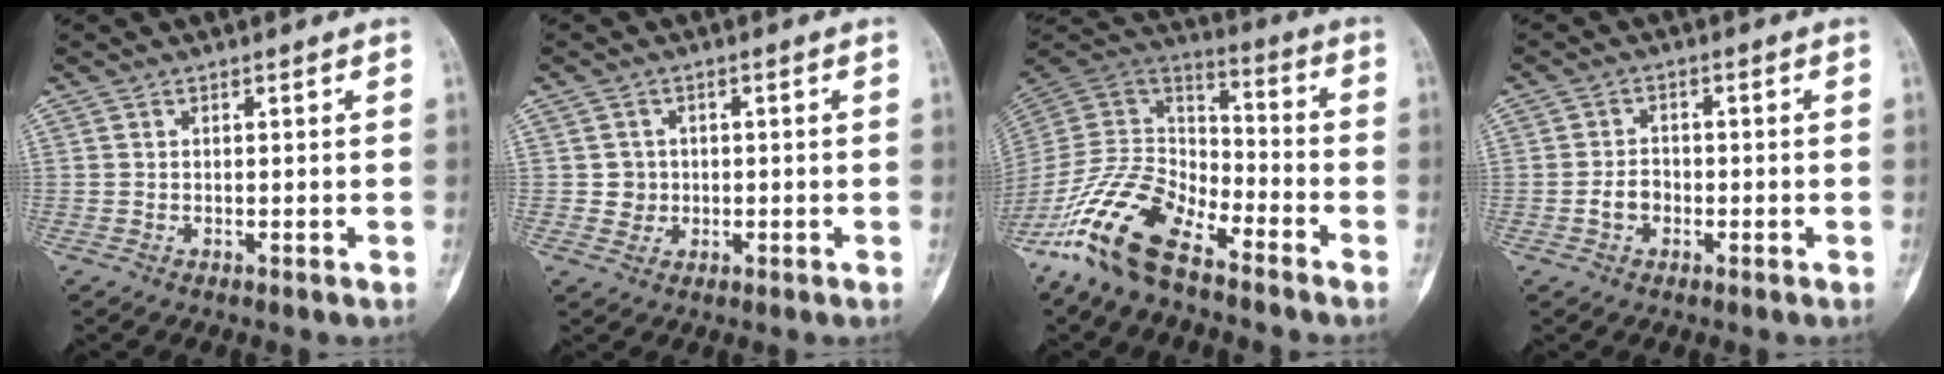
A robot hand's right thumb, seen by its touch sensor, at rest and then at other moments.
{"total": 2.7, "force": [-0.1, 2.7, 0.4], "torque": [0.012, 0.007, -0.001]}
{"total": 16.9, "force": [-11.6, 7.1, 10.1], "torque": [-0.185, 0.072, -0.227]}
{"total": 3.1, "force": [-1.1, 2.4, 1.7], "torque": [-0.021, 0.012, -0.022]}